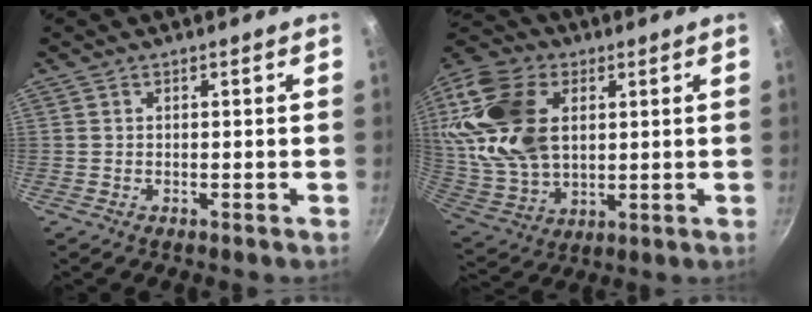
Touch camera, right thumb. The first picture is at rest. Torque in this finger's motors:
{"motor_torque": [2.23, 2.78, 0.37, -0.08, 0.35]}